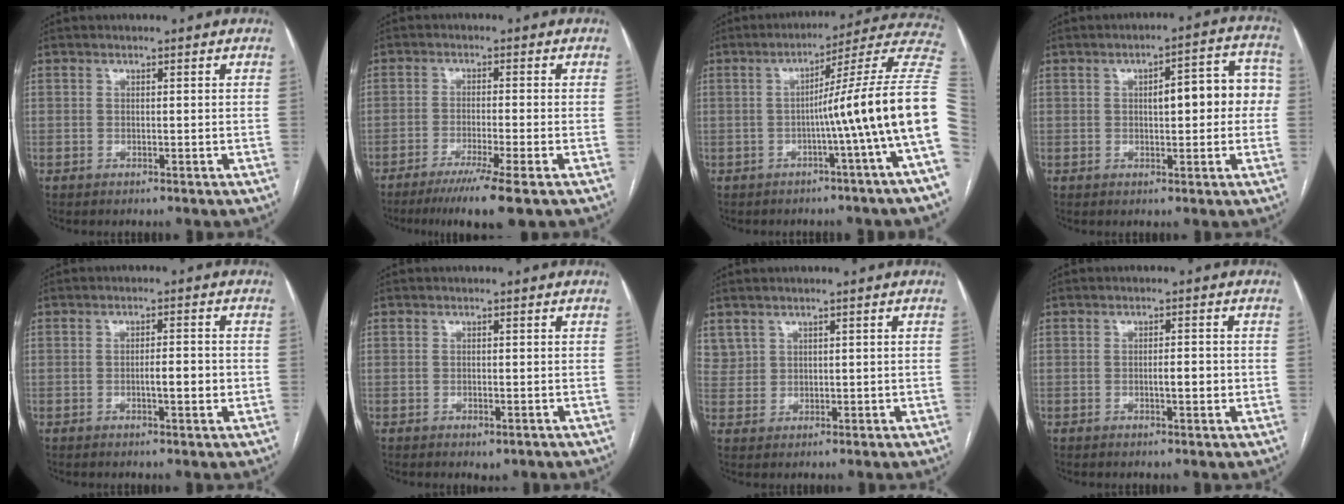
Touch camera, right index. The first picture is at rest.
{"total": 8.2, "force": [-5.5, -0.9, 6.0], "torque": [-0.092, -0.022, -0.088]}
{"total": 15.8, "force": [-2.3, -3.1, 15.4], "torque": [-0.175, 0.018, -0.046]}
{"total": 8.9, "force": [0.6, 2.9, 8.4], "torque": [-0.103, 0.037, 0.007]}
{"total": 3.7, "force": [-0.7, 0.6, 3.6], "torque": [-0.058, 0.000, -0.009]}
{"total": 1.4, "force": [-0.7, 0.7, 1.1], "torque": [-0.016, -0.002, -0.002]}
{"total": 2.9, "force": [2.0, 2.1, 0.3], "torque": [-0.001, 0.007, 0.045]}
{"total": 2.8, "force": [-0.5, 0.6, 2.7], "torque": [-0.045, 0.000, -0.007]}